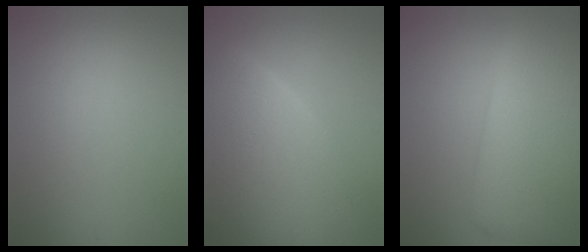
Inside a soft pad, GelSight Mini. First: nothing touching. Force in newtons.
{"total": 11.2, "press": 11.2, "slide": 0.9}
{"total": 10.5, "press": 10.5, "slide": 0.4}